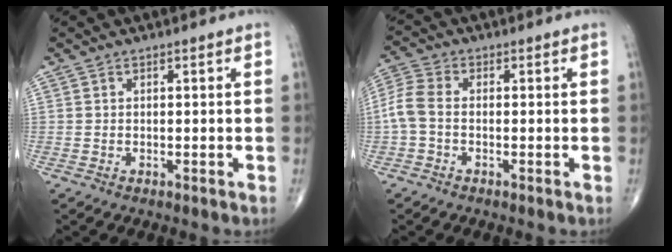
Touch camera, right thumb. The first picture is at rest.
{"total": 5.1, "force": [-0.9, 3.0, 3.9], "torque": [-0.099, 0.013, -0.029]}